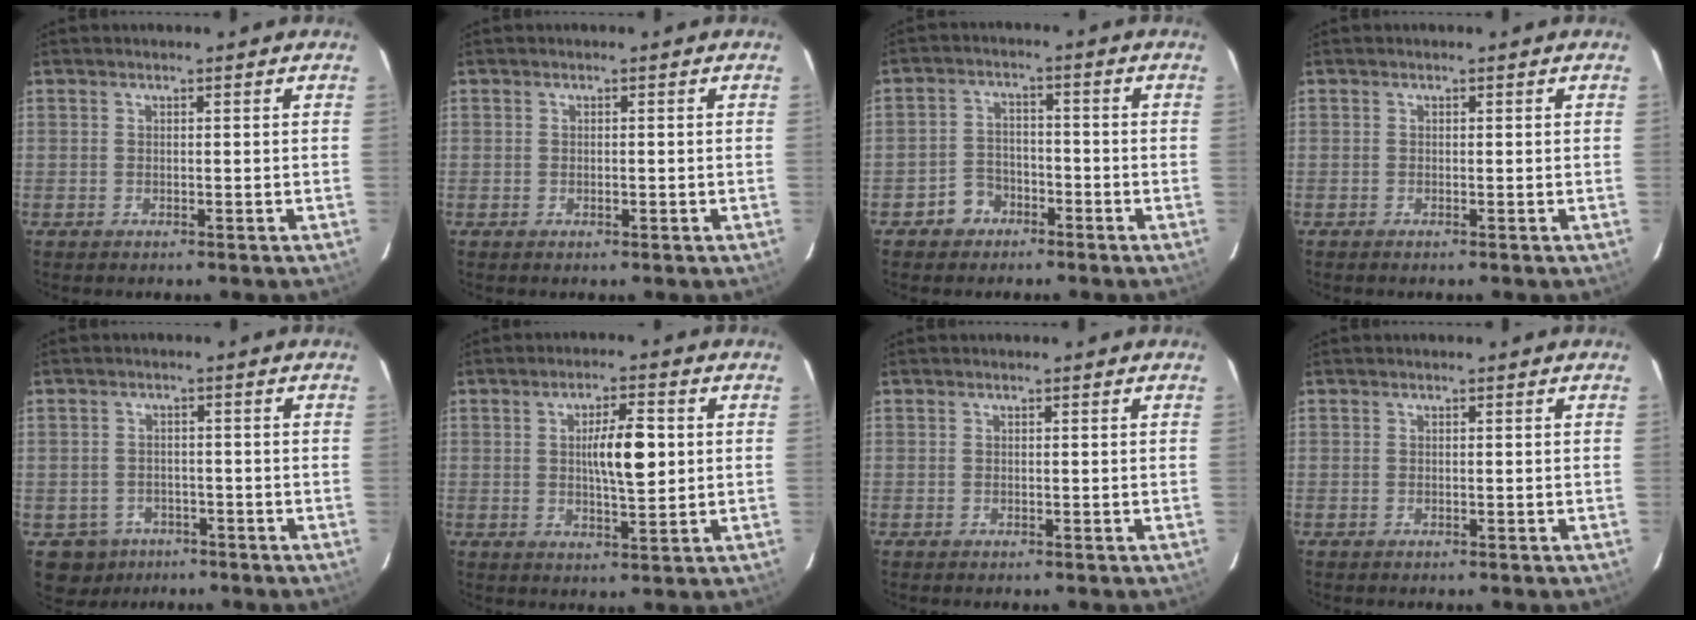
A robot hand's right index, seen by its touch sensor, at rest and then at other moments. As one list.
[{"total": 0.5, "force": [-0.1, 0.3, 0.4], "torque": [-0.010, -0.001, 0.000]}, {"total": 4.4, "force": [-2.6, 3.4, 0.9], "torque": [-0.014, 0.016, -0.044]}, {"total": 0.0}, {"total": 5.5, "force": [-2.7, 4.7, 0.1], "torque": [-0.002, 0.011, -0.034]}, {"total": 6.9, "force": [0.9, 1.4, 6.7], "torque": [-0.112, 0.005, 0.017]}, {"total": 0.0}, {"total": 0.0}]